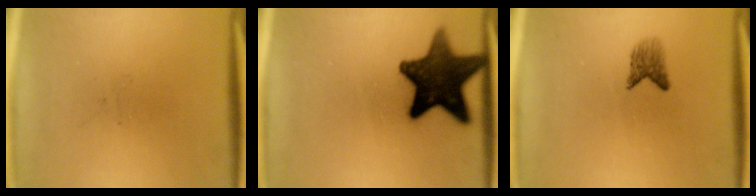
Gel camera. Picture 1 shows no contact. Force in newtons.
{"total": 14.8}
{"total": 2.3}